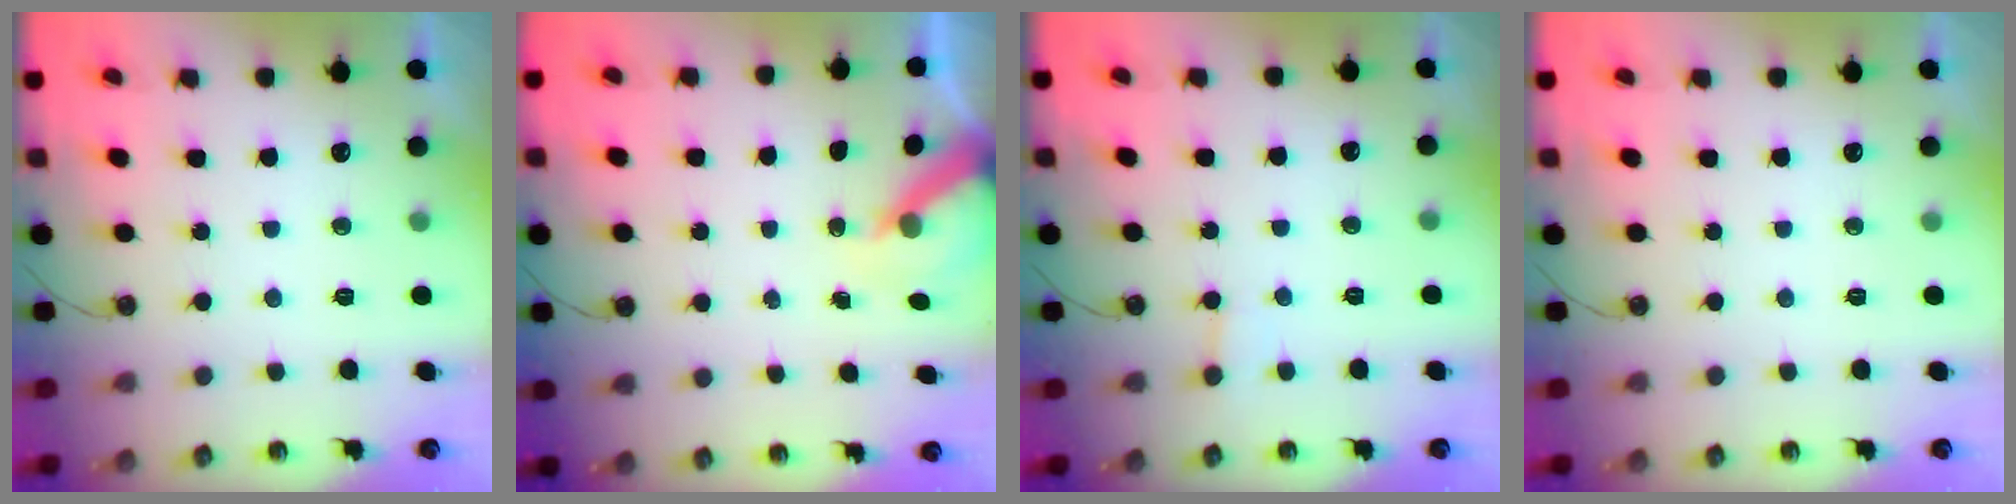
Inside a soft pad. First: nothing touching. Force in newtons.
{"total": 6.0, "press": 5.9, "slide": 0.7}
{"total": 2.4, "press": 2.4, "slide": 0.3}
{"total": 0.0}